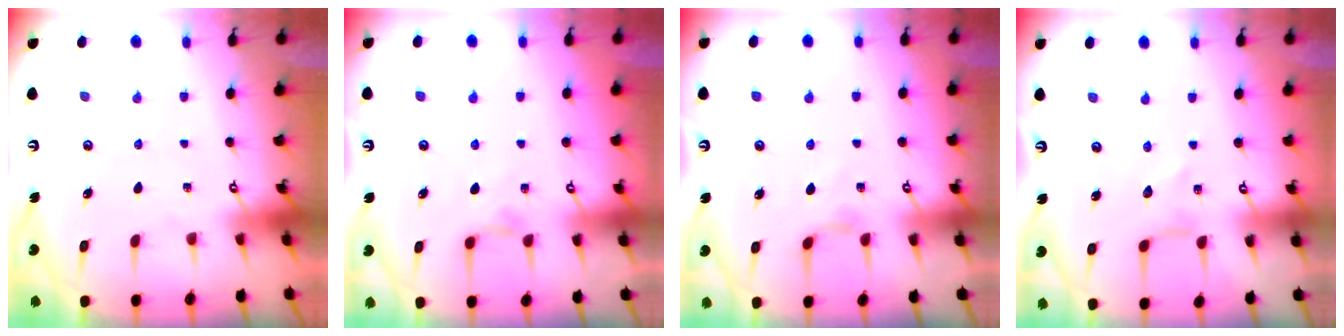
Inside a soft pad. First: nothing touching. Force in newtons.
{"total": 3.1, "press": 3.0, "slide": 0.4}
{"total": 2.0, "press": 2.0, "slide": 0.3}
{"total": 0.0}